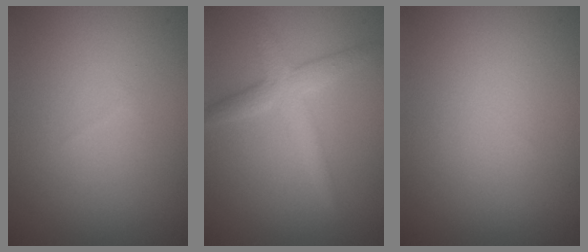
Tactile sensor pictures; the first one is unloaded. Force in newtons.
{"total": 3.2, "press": 3.2, "slide": 0.2}
{"total": 0.0}